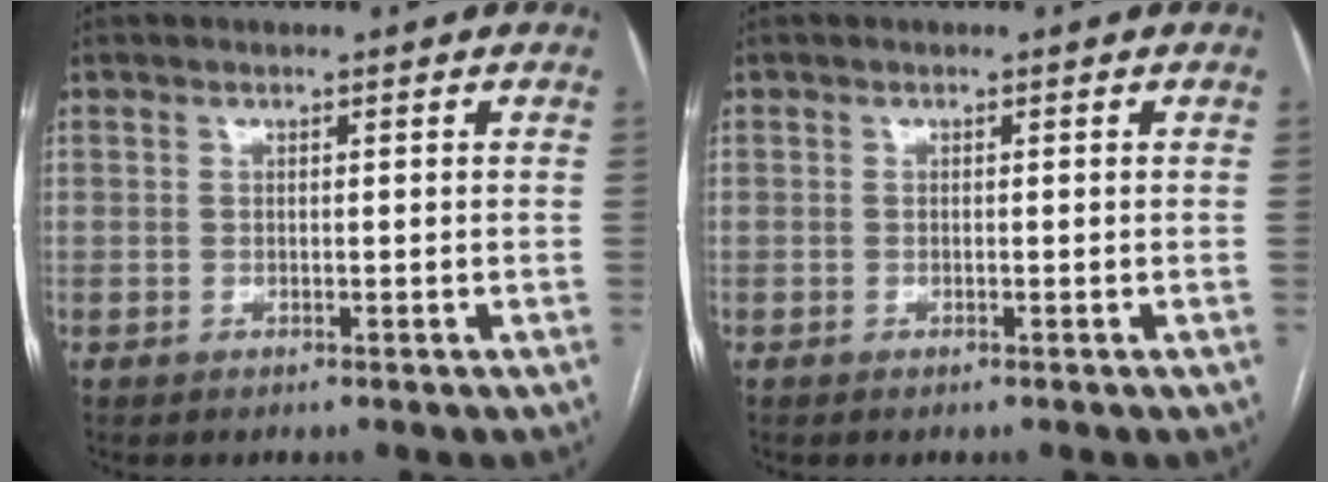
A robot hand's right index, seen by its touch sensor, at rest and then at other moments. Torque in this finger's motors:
{"motor_torque": [-0.04, -0.01, -0.08, 0.00]}